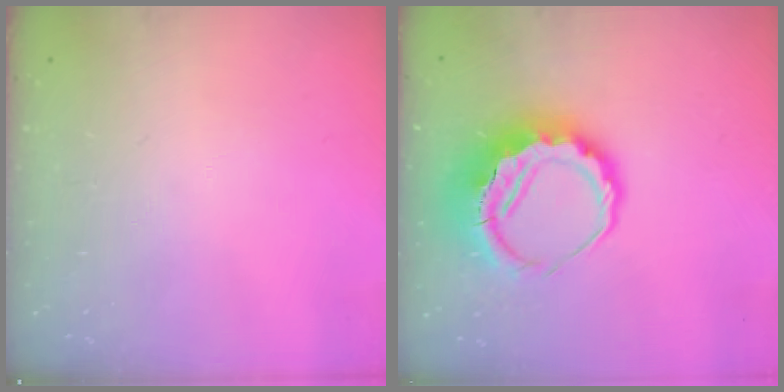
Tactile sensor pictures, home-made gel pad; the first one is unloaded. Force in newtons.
{"total": 10.4, "press": 10.1, "slide": 2.4}